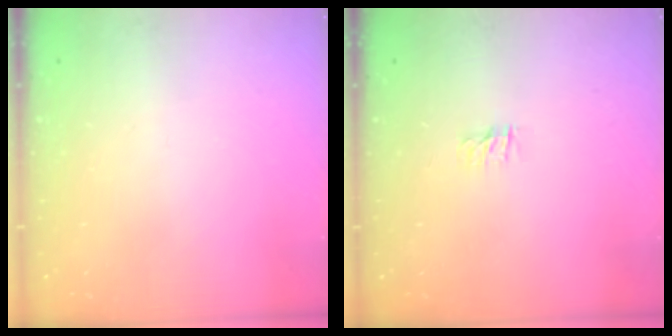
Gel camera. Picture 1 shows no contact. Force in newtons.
{"total": 0.0}